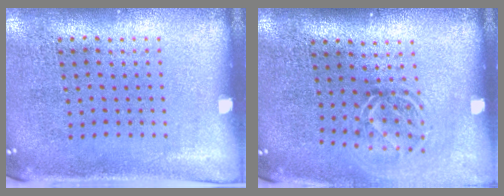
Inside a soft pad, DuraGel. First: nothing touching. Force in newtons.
{"total": 1.7, "press": 1.2, "slide": 1.2}